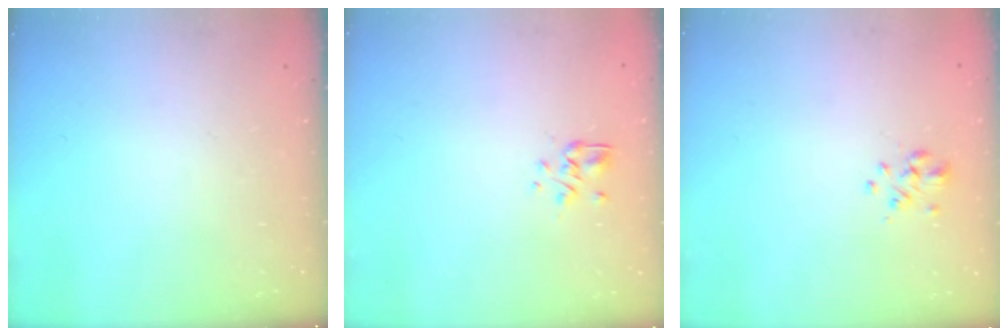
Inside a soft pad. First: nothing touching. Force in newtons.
{"total": 2.5, "press": 2.3, "slide": 1.0}
{"total": 2.3, "press": 1.9, "slide": 1.2}